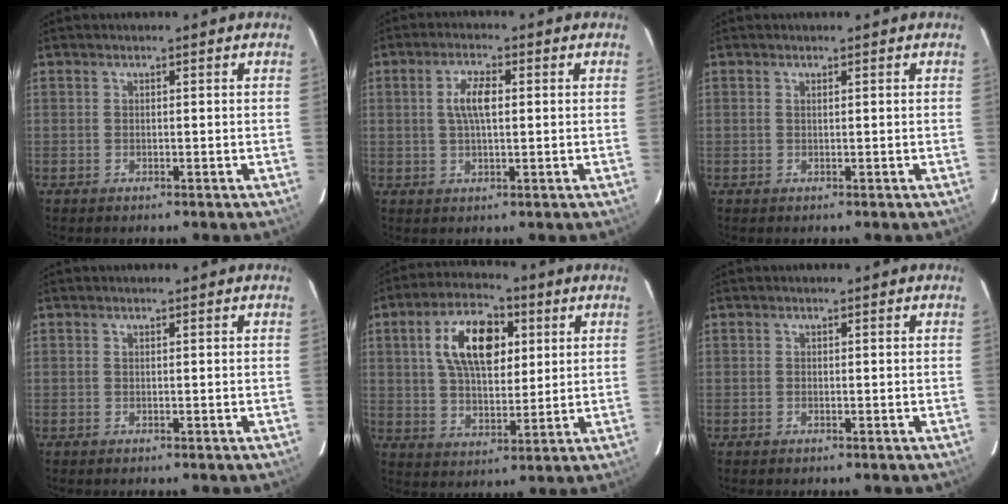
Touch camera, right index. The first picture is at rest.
{"total": 4.9, "force": [0.7, 1.7, 4.5], "torque": [-0.087, 0.008, 0.015]}
{"total": 0.0}
{"total": 0.0}
{"total": 13.6, "force": [4.2, 7.3, 10.7], "torque": [-0.189, 0.026, 0.074]}
{"total": 0.0}